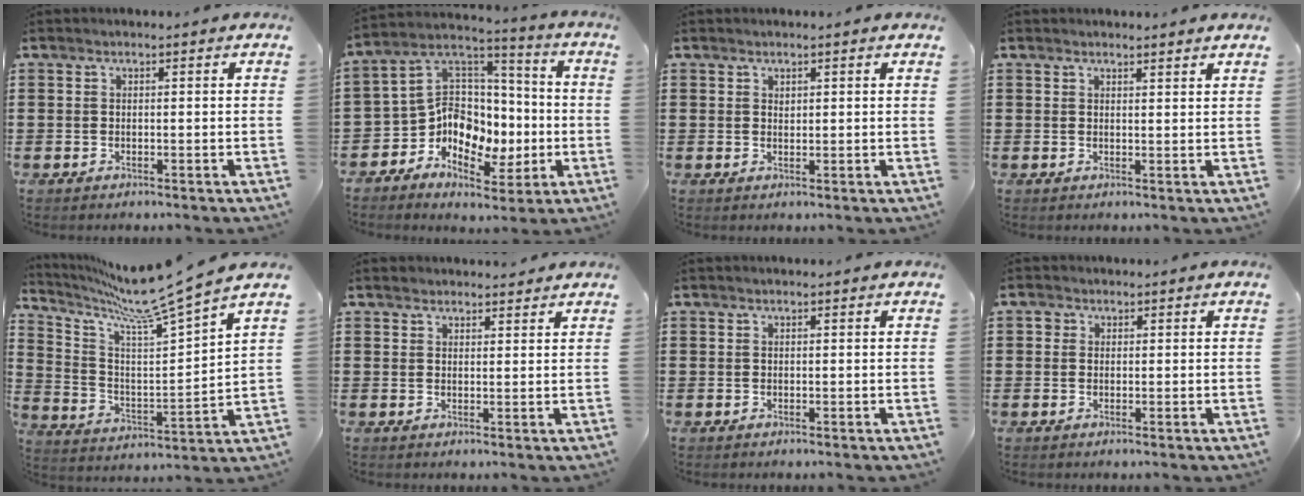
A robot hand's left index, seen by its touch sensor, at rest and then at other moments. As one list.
[{"total": 9.3, "force": [-1.2, 8.5, 3.7], "torque": [-0.096, -0.015, -0.024]}, {"total": 0.9, "force": [0.9, 0.2, 0.1], "torque": [-0.004, 0.000, 0.017]}, {"total": 1.5, "force": [1.5, -0.1, 0.1], "torque": [-0.006, 0.000, 0.030]}, {"total": 10.5, "force": [9.0, -1.2, 5.3], "torque": [-0.139, -0.069, 0.142]}, {"total": 1.8, "force": [1.8, 0.3, -0.2], "torque": [-0.001, 0.004, 0.035]}, {"total": 0.0}, {"total": 1.0, "force": [0.4, 0.9, 0.1], "torque": [-0.005, 0.005, 0.008]}]